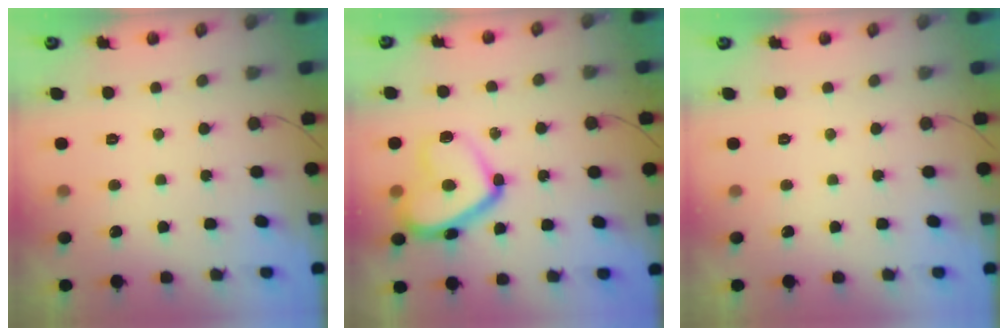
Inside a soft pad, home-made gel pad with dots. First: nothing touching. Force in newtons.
{"total": 16.6, "press": 16.5, "slide": 1.4}
{"total": 0.0}